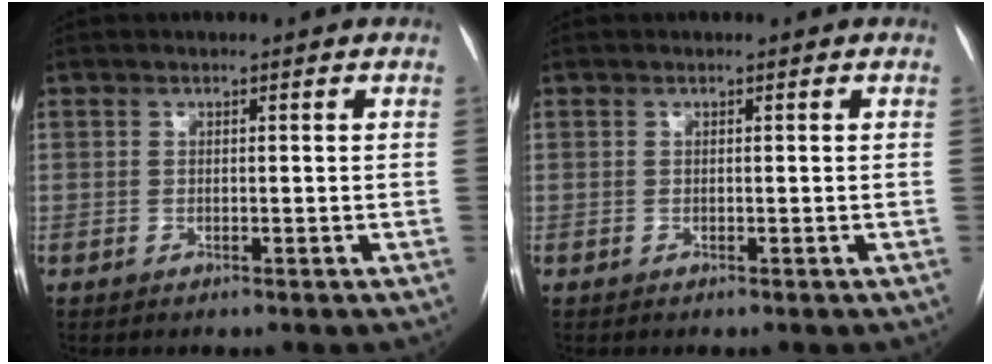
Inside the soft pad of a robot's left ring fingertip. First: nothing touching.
{"total": 0.0}